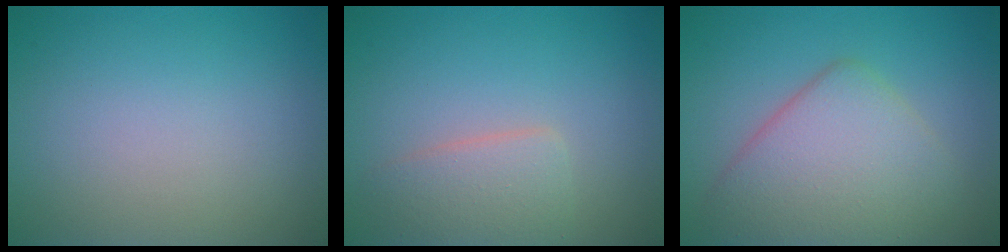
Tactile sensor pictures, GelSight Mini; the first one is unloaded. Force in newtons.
{"total": 2.8, "press": 2.8, "slide": 0.1}
{"total": 6.3, "press": 6.3, "slide": 0.2}